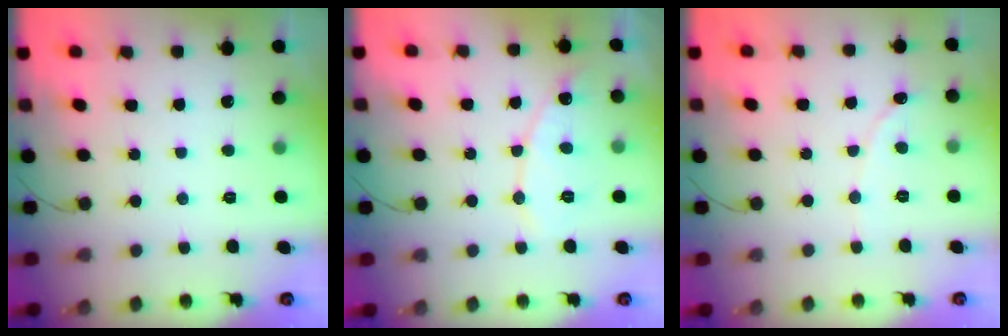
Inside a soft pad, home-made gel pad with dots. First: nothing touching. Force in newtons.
{"total": 8.2, "press": 8.2, "slide": 0.6}
{"total": 1.0, "press": 1.0, "slide": 0.1}